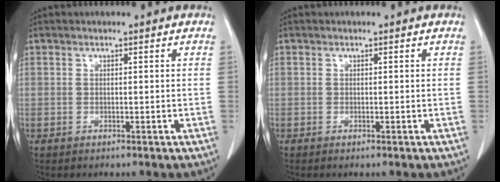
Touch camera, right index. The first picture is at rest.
{"total": 0.0}